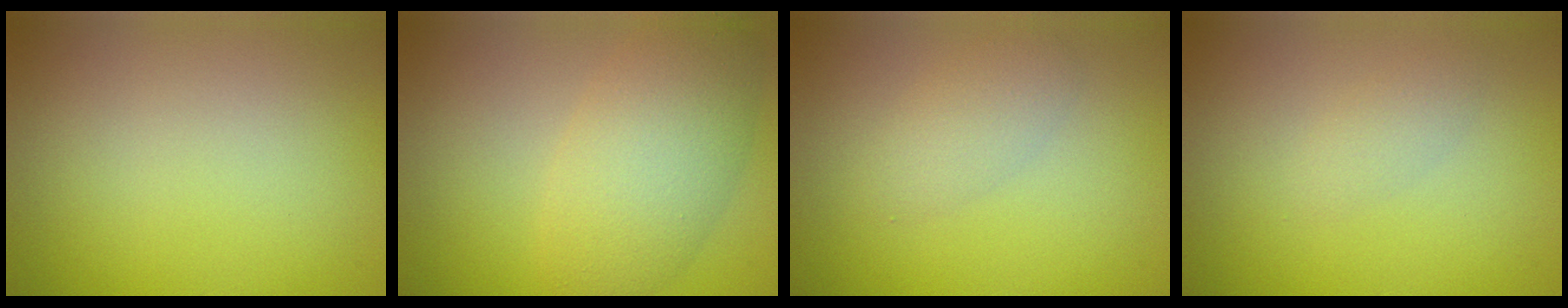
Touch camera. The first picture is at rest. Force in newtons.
{"total": 4.3, "press": 4.3, "slide": 0.2}
{"total": 2.1, "press": 2.1, "slide": 0.1}
{"total": 1.1, "press": 1.1, "slide": 0.0}